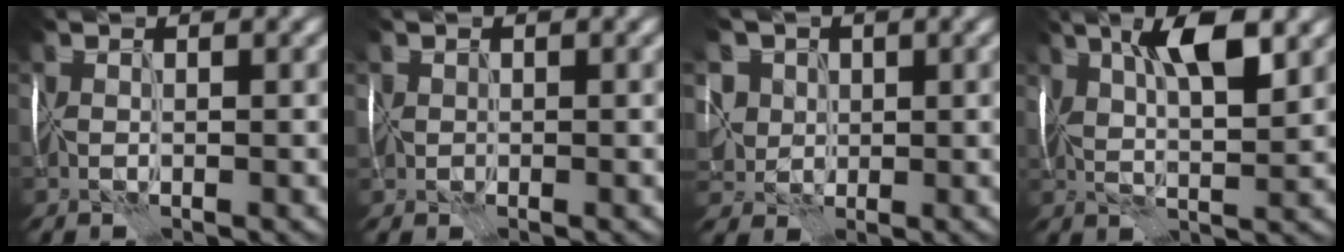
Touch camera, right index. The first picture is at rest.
{"total": 0.7, "force": [0.0, 0.7, -0.3], "torque": [0.006, 0.001, -0.005]}
{"total": 5.9, "force": [1.7, 5.1, 2.4], "torque": [-0.052, 0.017, 0.021]}
{"total": 6.8, "force": [2.8, 2.1, 5.9], "torque": [-0.104, 0.005, 0.046]}